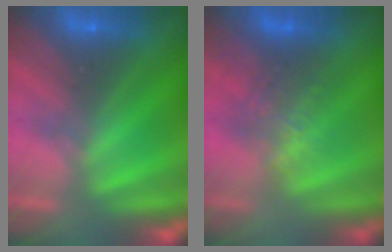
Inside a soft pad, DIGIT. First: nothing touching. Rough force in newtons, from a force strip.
{"total": 2.6}